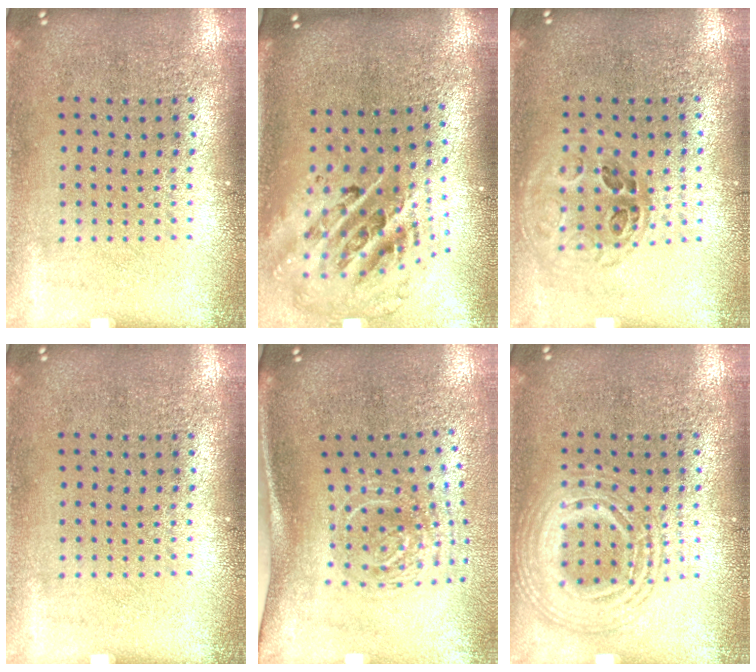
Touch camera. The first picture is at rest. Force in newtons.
{"total": 2.6, "press": 1.8, "slide": 2.0}
{"total": 1.1, "press": 1.0, "slide": 0.4}
{"total": 0.0}
{"total": 2.0, "press": 1.2, "slide": 1.6}
{"total": 2.4, "press": 2.4, "slide": 0.2}